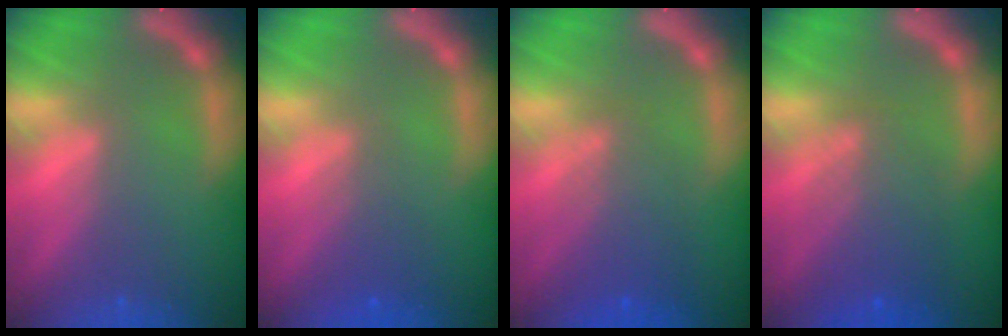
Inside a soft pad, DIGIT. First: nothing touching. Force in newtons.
{"total": 2.5}
{"total": 4.6}
{"total": 5.1}